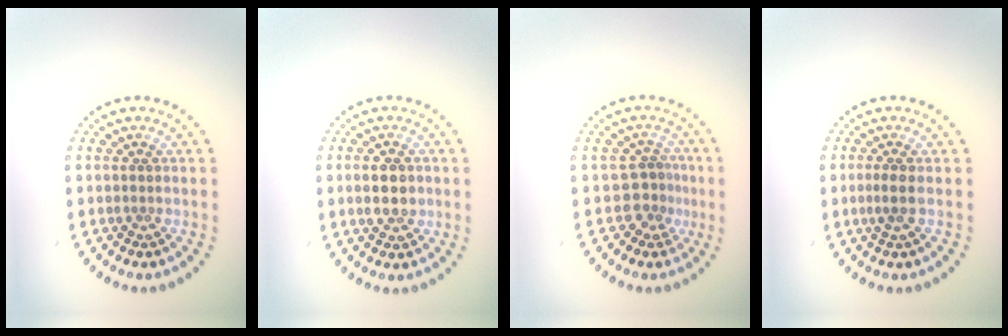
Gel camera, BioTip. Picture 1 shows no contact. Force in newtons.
{"total": 3.0, "press": 2.9, "slide": 0.2}
{"total": 2.2, "press": 1.6, "slide": 1.5}
{"total": 1.5, "press": 1.2, "slide": 0.9}